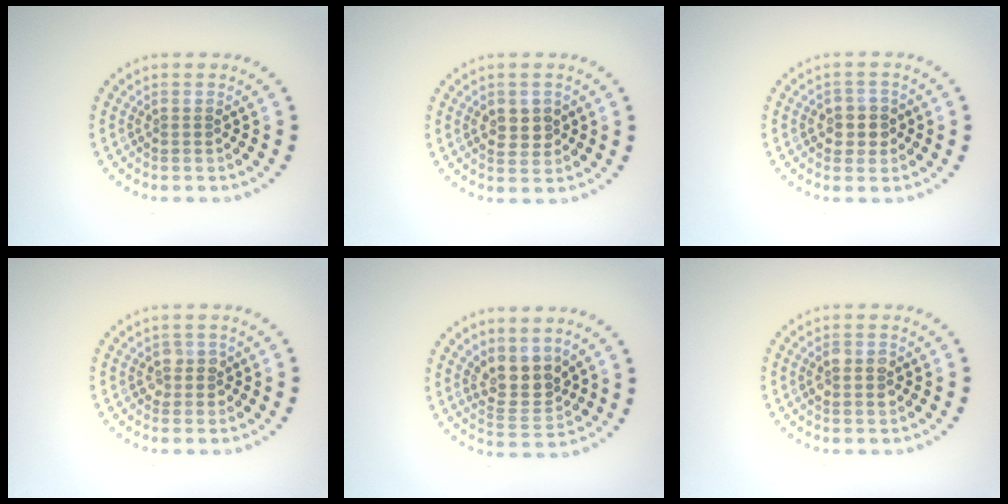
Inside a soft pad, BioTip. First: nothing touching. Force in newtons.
{"total": 2.5, "press": 2.4, "slide": 0.5}
{"total": 2.5, "press": 2.3, "slide": 1.0}
{"total": 1.4, "press": 1.3, "slide": 0.6}
{"total": 3.6, "press": 3.2, "slide": 1.6}
{"total": 2.2, "press": 2.1, "slide": 0.1}